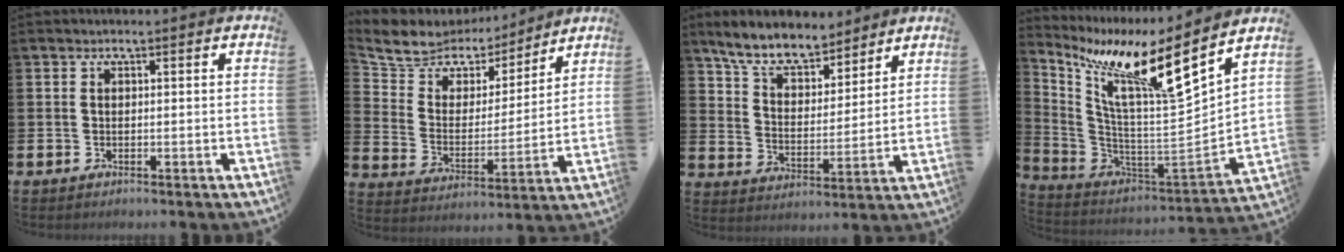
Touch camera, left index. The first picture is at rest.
{"total": 7.8, "force": [7.0, 3.4, 0.7], "torque": [-0.061, -0.052, 0.124]}
{"total": 8.3, "force": [7.4, 2.5, 2.6], "torque": [-0.082, -0.043, 0.132]}
{"total": 12.6, "force": [8.4, 1.3, 9.2], "torque": [-0.201, -0.055, 0.127]}